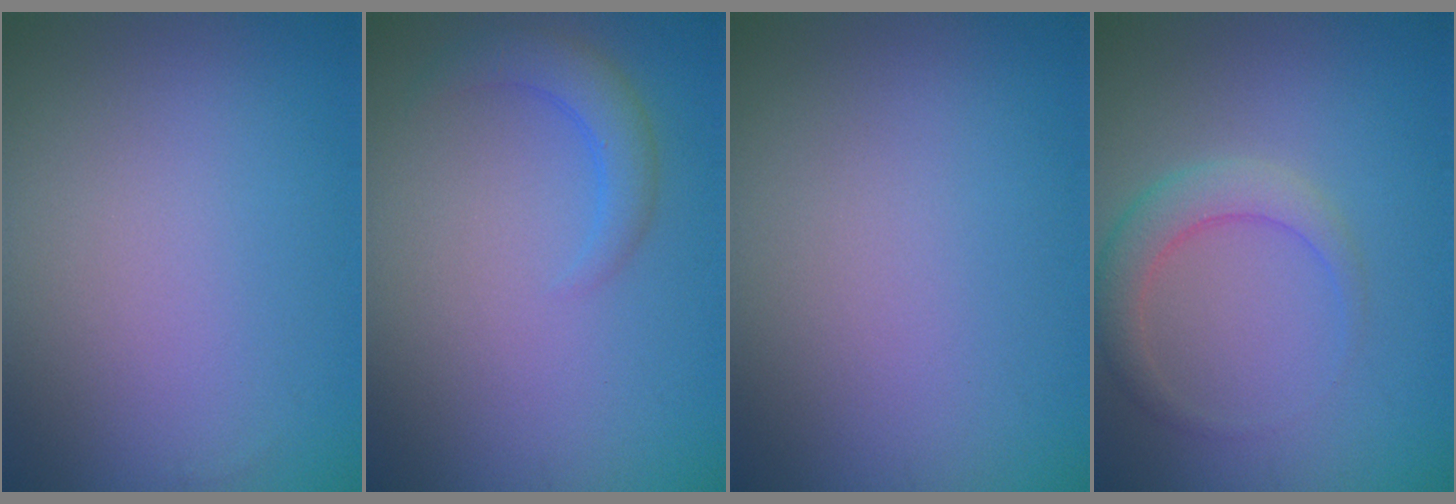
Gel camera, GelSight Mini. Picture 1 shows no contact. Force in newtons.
{"total": 2.6, "press": 2.5, "slide": 0.2}
{"total": 0.0}
{"total": 2.9, "press": 2.9, "slide": 0.1}